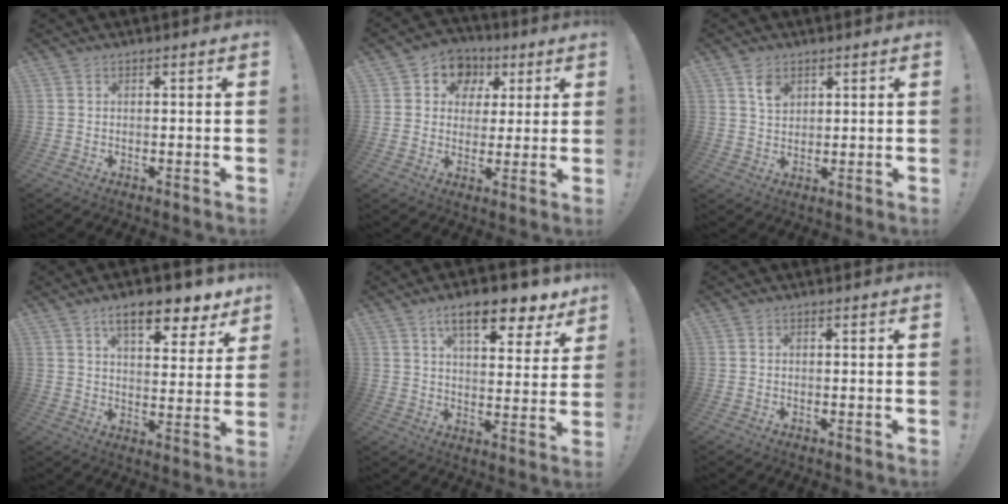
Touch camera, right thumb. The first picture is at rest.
{"total": 8.8, "force": [2.7, 7.9, 2.9], "torque": [-0.033, -0.011, 0.054]}
{"total": 4.8, "force": [2.8, 3.2, 2.3], "torque": [-0.025, -0.015, 0.049]}
{"total": 12.5, "force": [8.0, 4.3, 8.6], "torque": [-0.122, -0.044, 0.133]}
{"total": 13.7, "force": [8.6, 4.6, 9.6], "torque": [-0.142, -0.047, 0.140]}
{"total": 0.0}